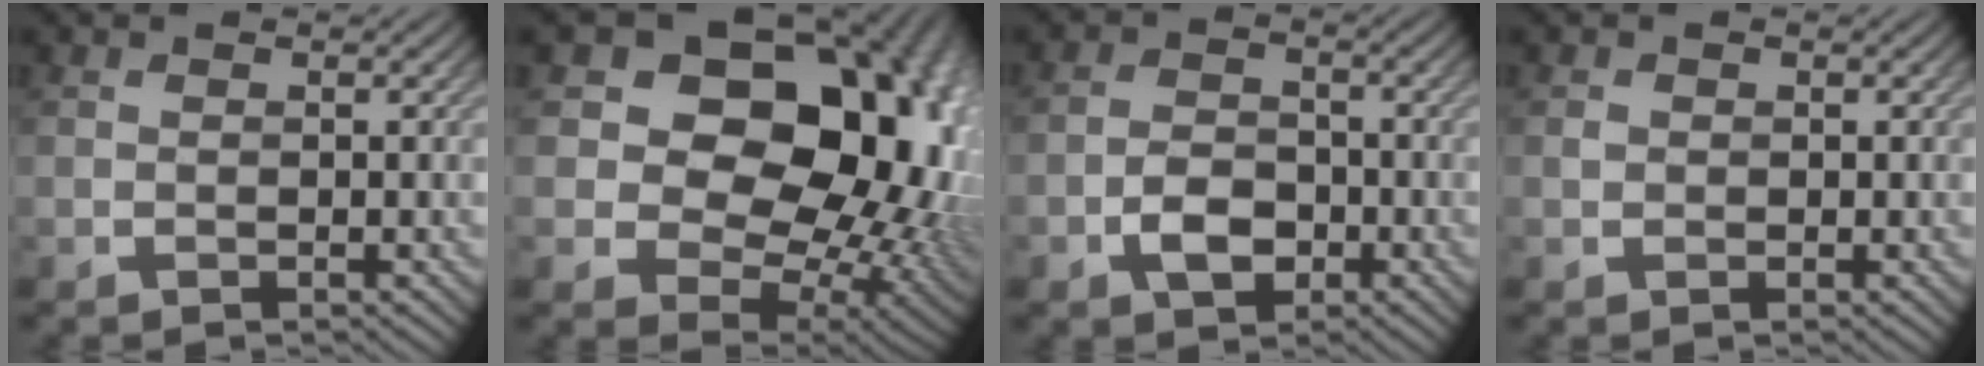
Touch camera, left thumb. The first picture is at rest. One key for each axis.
{"total": 20.6, "fx": 5.1, "fy": 15.4, "fz": 12.8, "tx": -0.218, "ty": 0.011, "tz": 0.112}
{"total": 4.0, "fx": -1.9, "fy": 2.7, "fz": 2.4, "tx": -0.047, "ty": 0.003, "tz": -0.041}
{"total": 0.7, "fx": 0.1, "fy": 0.6, "fz": 0.2, "tx": -0.004, "ty": -0.001, "tz": 0.000}